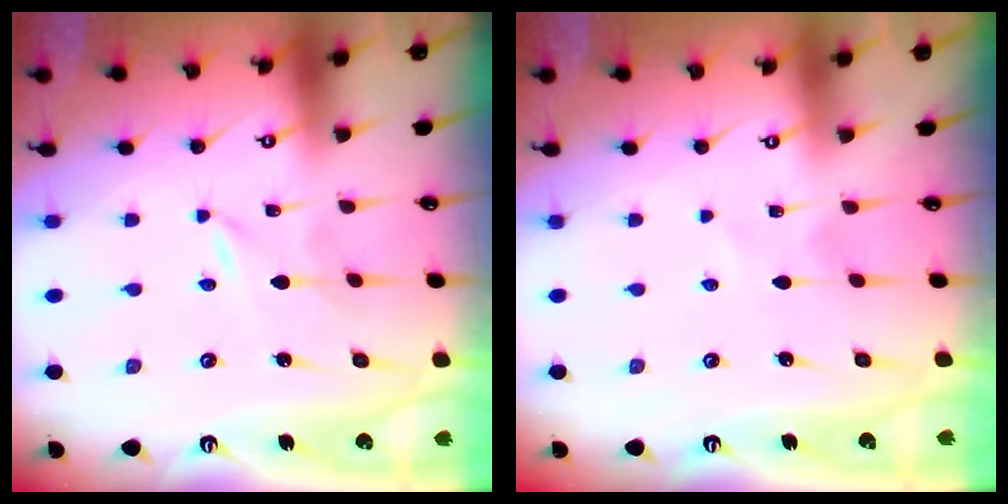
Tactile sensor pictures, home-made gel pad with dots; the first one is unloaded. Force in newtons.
{"total": 1.4, "press": 1.4, "slide": 0.3}